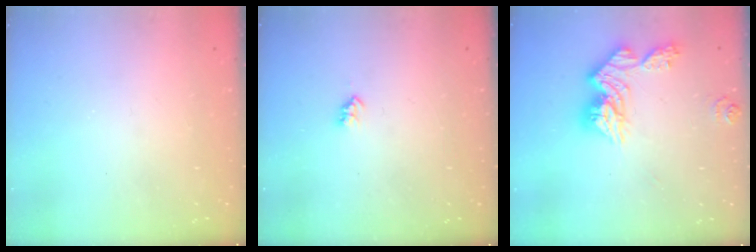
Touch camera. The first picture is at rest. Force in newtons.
{"total": 2.6, "press": 2.5, "slide": 0.4}
{"total": 13.4, "press": 13.3, "slide": 1.2}